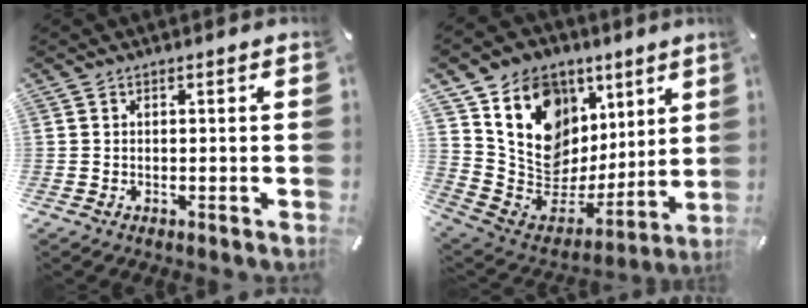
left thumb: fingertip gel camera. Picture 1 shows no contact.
{"total": 17.1, "force": [7.2, 13.8, 6.9], "torque": [-0.106, -0.060, 0.150]}